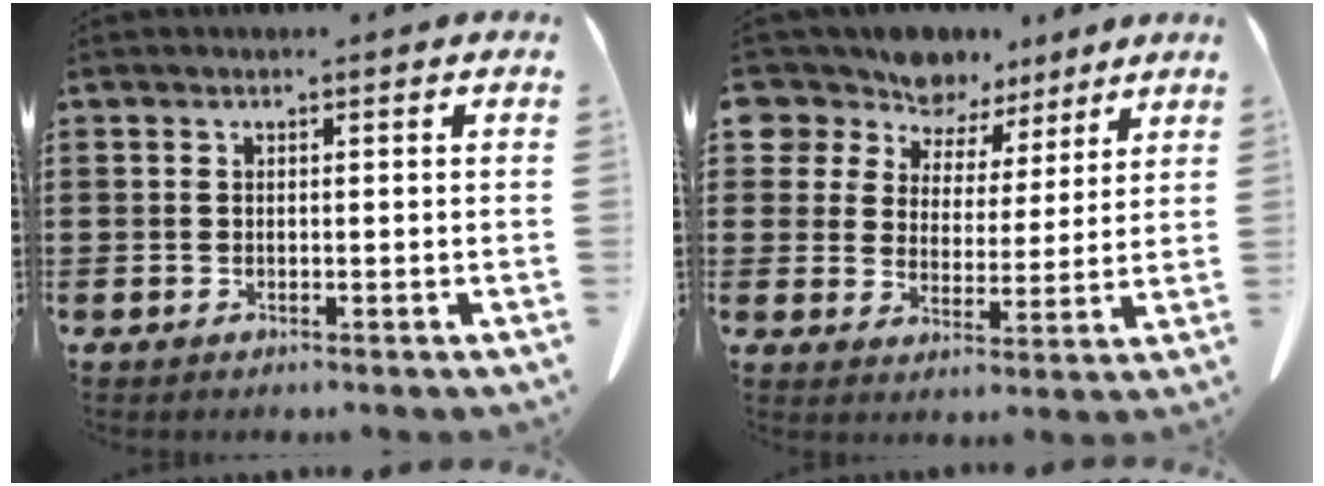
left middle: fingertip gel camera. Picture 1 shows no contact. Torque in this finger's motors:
{"motor_torque": [1.86, 0.27, 0.16, 0.04]}